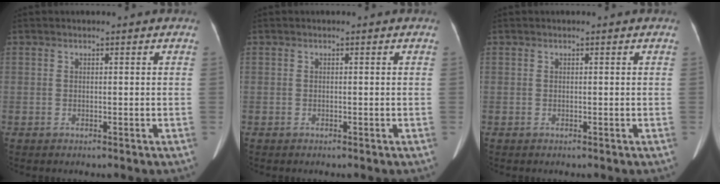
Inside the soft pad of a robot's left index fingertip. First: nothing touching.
{"total": 0.0}
{"total": 0.0}